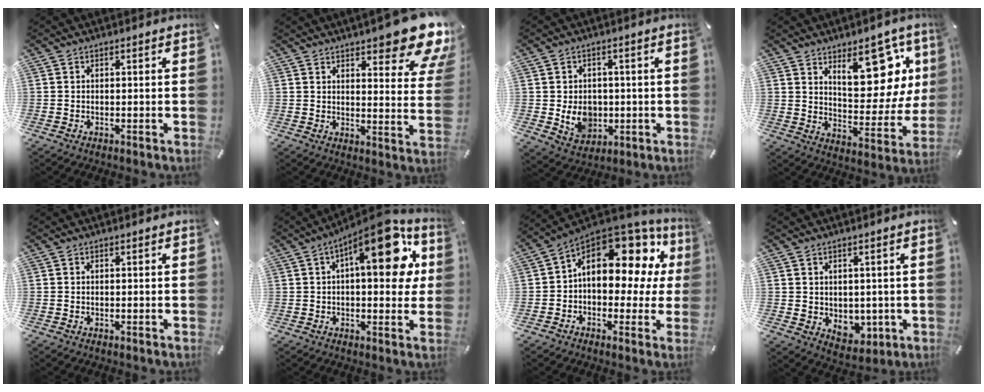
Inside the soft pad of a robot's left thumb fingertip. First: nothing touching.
{"total": 13.7, "force": [10.2, 4.2, 8.1], "torque": [-0.096, -0.085, 0.171]}
{"total": 7.8, "force": [-0.9, 6.7, 4.0], "torque": [-0.071, 0.004, -0.014]}
{"total": 16.9, "force": [10.0, 8.8, 10.4], "torque": [-0.127, -0.070, 0.173]}
{"total": 0.0}
{"total": 17.1, "force": [6.0, 7.1, 14.4], "torque": [-0.179, -0.031, 0.091]}
{"total": 15.5, "force": [5.8, 9.6, 10.7], "torque": [-0.153, -0.039, 0.097]}
{"total": 5.0, "force": [1.3, 4.6, 1.6], "torque": [-0.003, -0.007, 0.026]}